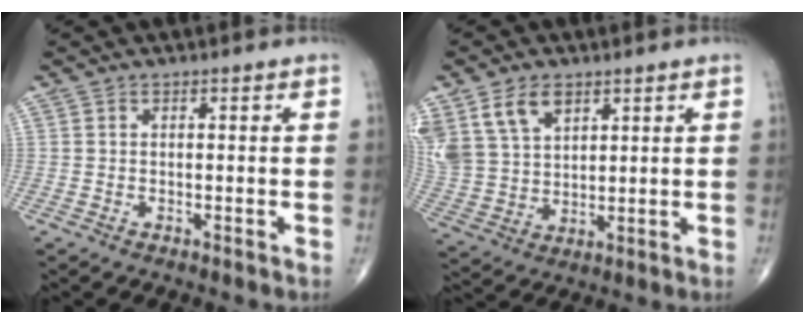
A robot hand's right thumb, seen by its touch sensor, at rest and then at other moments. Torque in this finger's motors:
{"motor_torque": [-0.93, 1.70, 0.83, 0.76, 0.10]}